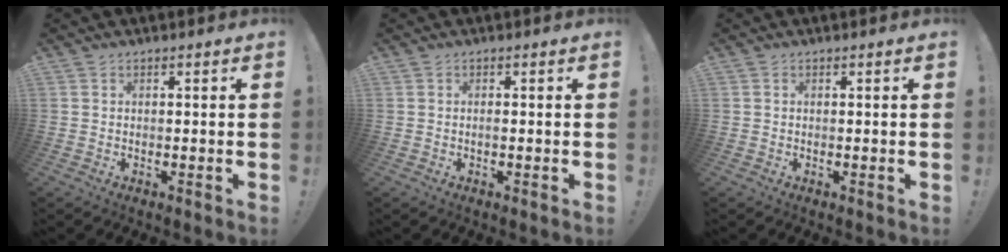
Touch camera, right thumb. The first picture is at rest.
{"total": 0.8, "force": [-0.5, 0.1, 0.6], "torque": [-0.012, 0.001, -0.009]}
{"total": 0.0}